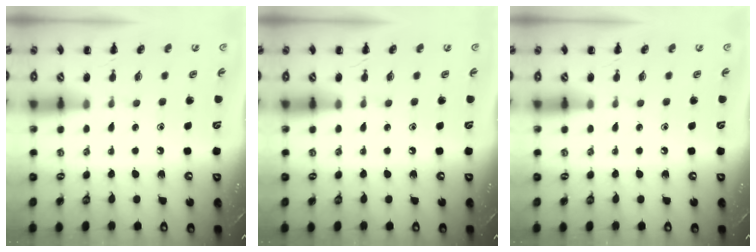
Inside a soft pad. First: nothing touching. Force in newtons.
{"total": 0.0}
{"total": 0.0}